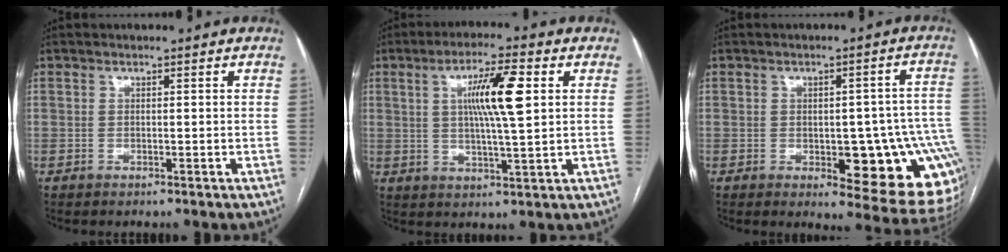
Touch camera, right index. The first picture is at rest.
{"total": 9.6, "force": [2.4, 0.8, 9.3], "torque": [-0.166, 0.005, 0.040]}
{"total": 16.1, "force": [-4.0, 5.1, 14.7], "torque": [-0.091, 0.021, -0.033]}